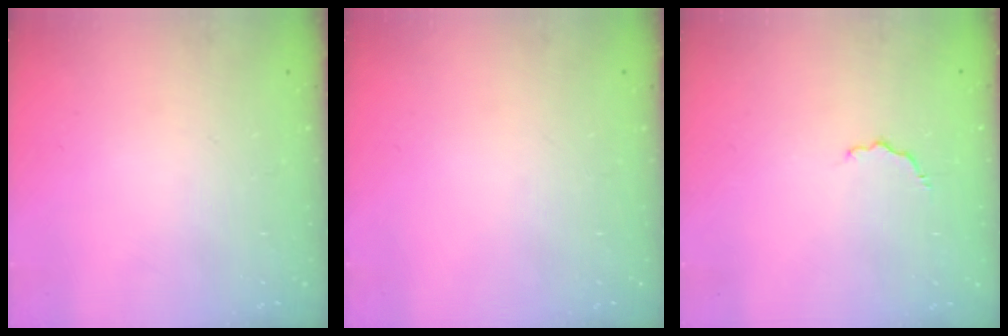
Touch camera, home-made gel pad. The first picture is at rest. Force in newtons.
{"total": 0.0}
{"total": 3.7, "press": 3.7, "slide": 0.8}